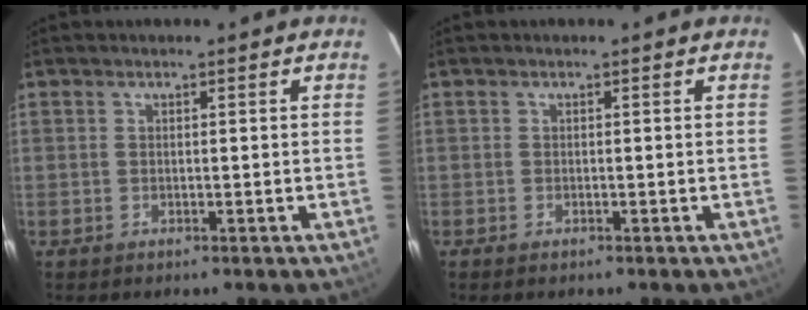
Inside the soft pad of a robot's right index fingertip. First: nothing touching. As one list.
[{"total": 0.5, "force": [-0.5, 0.2, 0.2], "torque": [-0.006, -0.003, -0.009]}]